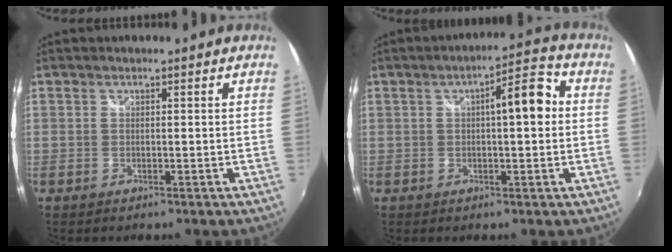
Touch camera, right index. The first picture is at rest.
{"total": 7.4, "force": [0.9, 1.9, 7.1], "torque": [-0.091, 0.024, 0.016]}